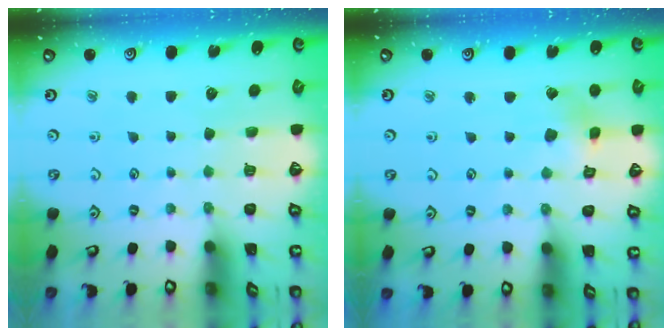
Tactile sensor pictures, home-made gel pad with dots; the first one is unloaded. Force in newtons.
{"total": 3.2, "press": 3.2, "slide": 0.3}